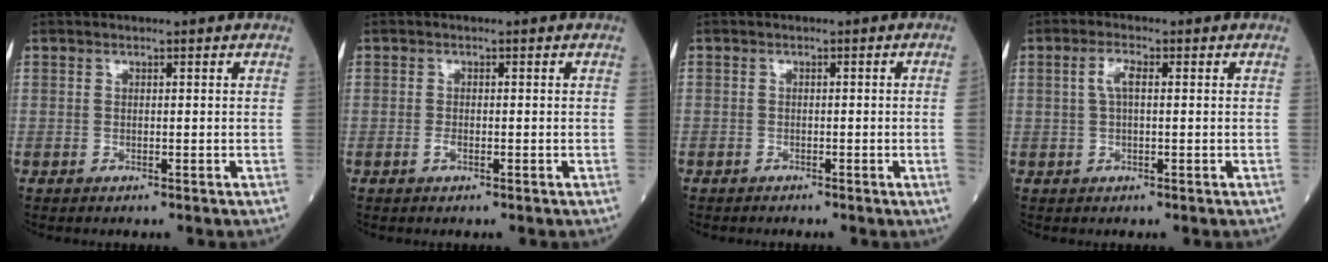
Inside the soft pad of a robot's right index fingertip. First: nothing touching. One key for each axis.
{"total": 0.9, "fx": -0.3, "fy": 0.4, "fz": 0.7, "tx": -0.015, "ty": 0.000, "tz": -0.008}
{"total": 1.3, "fx": -0.6, "fy": -0.5, "fz": 1.0, "tx": -0.014, "ty": 0.000, "tz": -0.014}
{"total": 2.7, "fx": 0.5, "fy": 0.8, "fz": 2.6, "tx": -0.057, "ty": 0.009, "tz": 0.013}